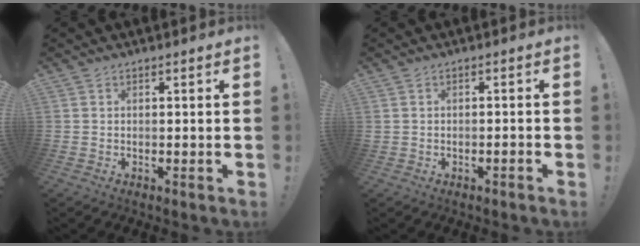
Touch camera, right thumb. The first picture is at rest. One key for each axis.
{"total": 1.2, "fx": -0.9, "fy": 0.2, "fz": 0.7, "tx": -0.009, "ty": 0.002, "tz": -0.015}